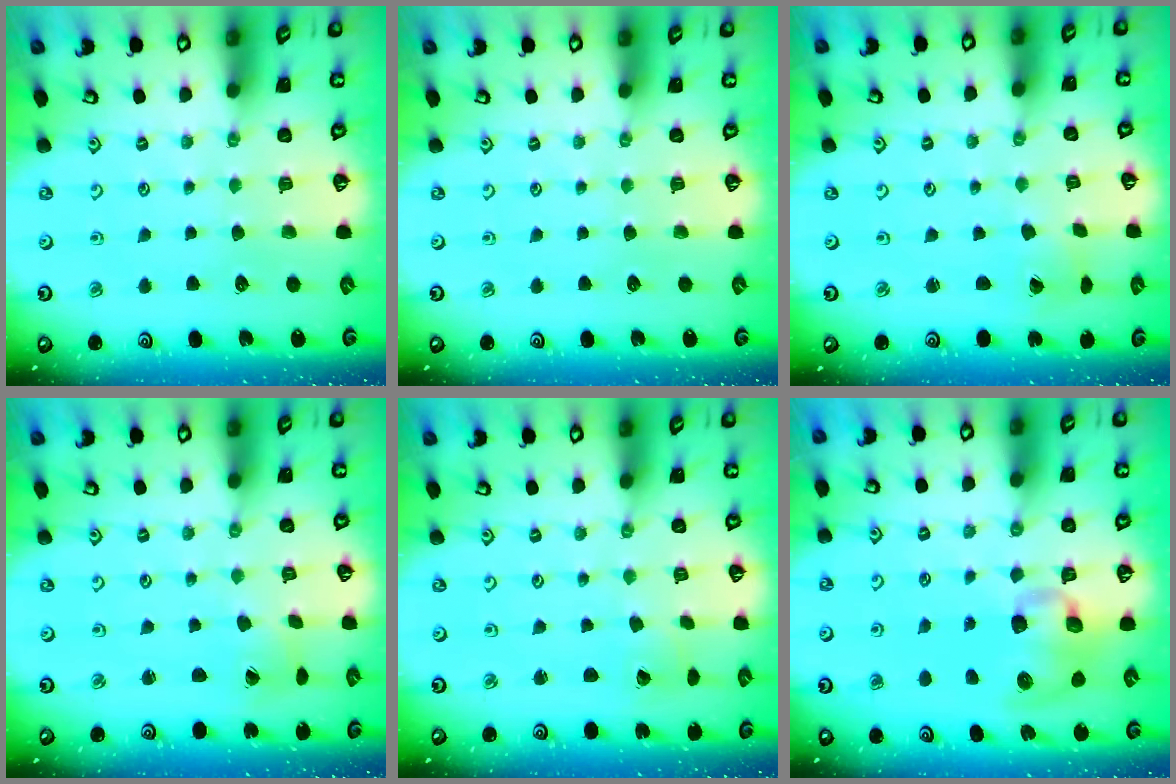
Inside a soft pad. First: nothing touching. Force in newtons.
{"total": 0.0}
{"total": 1.3, "press": 1.3, "slide": 0.3}
{"total": 1.5, "press": 1.4, "slide": 0.2}
{"total": 1.7, "press": 1.7, "slide": 0.1}
{"total": 12.3, "press": 12.2, "slide": 1.7}